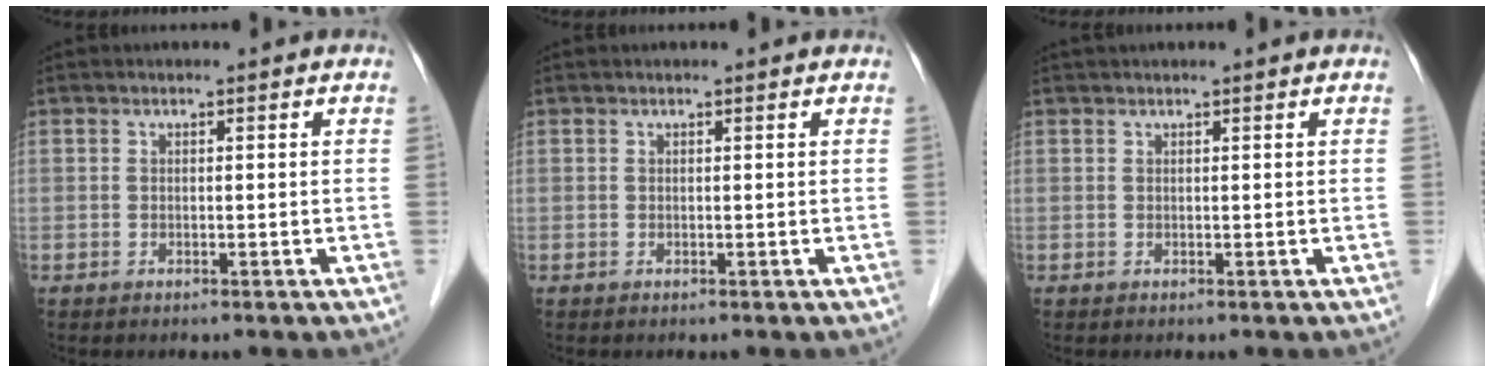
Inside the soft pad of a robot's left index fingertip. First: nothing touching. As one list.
[{"total": 0.6, "force": [0.6, 0.0, 0.1], "torque": [-0.004, 0.003, 0.004]}, {"total": 1.6, "force": [1.5, -0.1, 0.7], "torque": [-0.005, 0.027, 0.028]}]